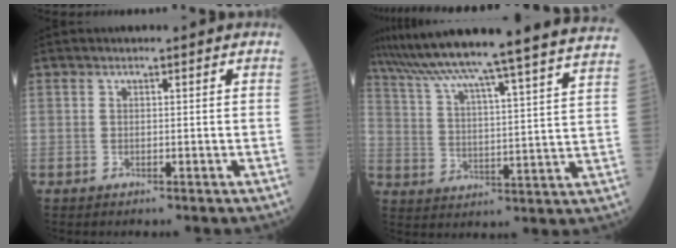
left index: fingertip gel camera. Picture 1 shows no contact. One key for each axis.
{"total": 30.4, "fx": 27.5, "fy": -2.0, "fz": 12.8, "tx": -0.221, "ty": -0.063, "tz": 0.365}